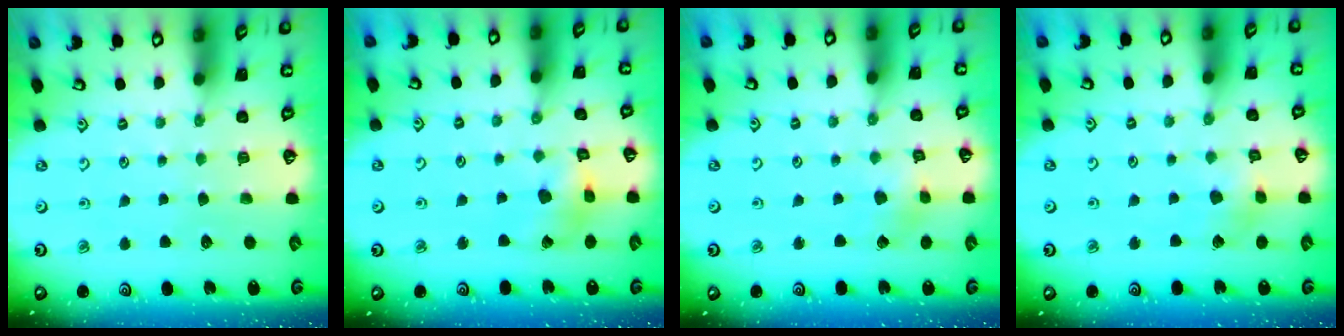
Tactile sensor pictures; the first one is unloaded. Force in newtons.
{"total": 6.9, "press": 6.9, "slide": 0.8}
{"total": 3.2, "press": 3.2, "slide": 0.2}
{"total": 4.8, "press": 4.8, "slide": 0.5}